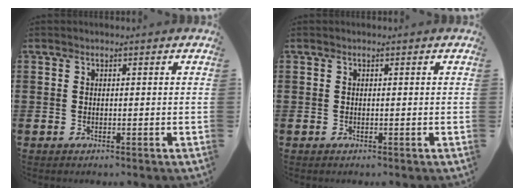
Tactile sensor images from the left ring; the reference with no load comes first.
{"total": 0.0}